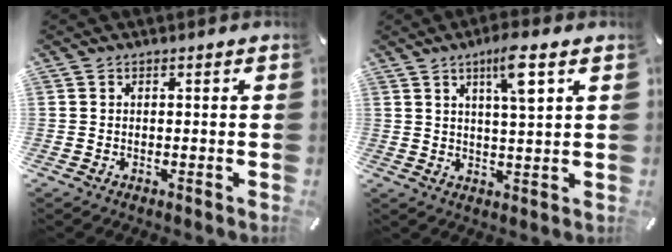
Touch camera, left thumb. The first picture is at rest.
{"total": 7.3, "force": [3.4, 1.0, 6.4], "torque": [-0.108, -0.008, 0.050]}